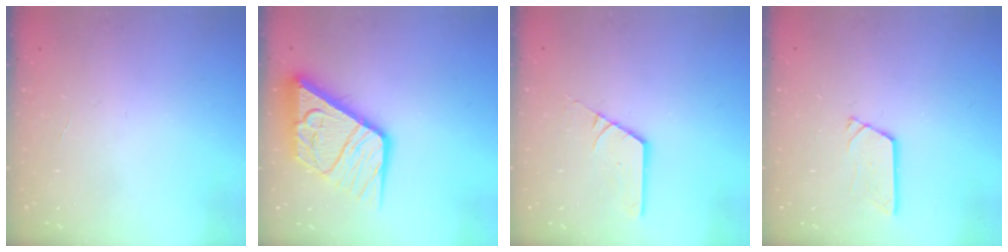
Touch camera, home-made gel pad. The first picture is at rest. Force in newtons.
{"total": 17.9, "press": 17.8, "slide": 1.9}
{"total": 2.5, "press": 2.5, "slide": 0.2}
{"total": 4.3, "press": 4.3, "slide": 0.4}